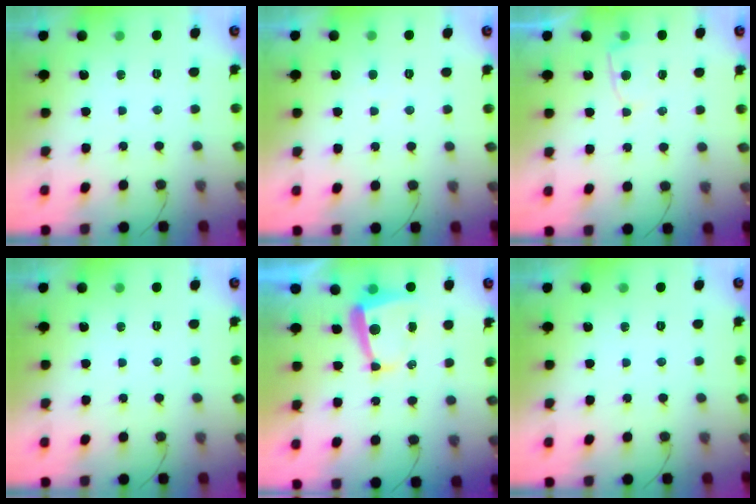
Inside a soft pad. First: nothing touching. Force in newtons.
{"total": 2.2, "press": 2.2, "slide": 0.2}
{"total": 4.9, "press": 4.9, "slide": 0.1}
{"total": 0.0}
{"total": 5.6, "press": 5.6, "slide": 0.5}
{"total": 0.0}